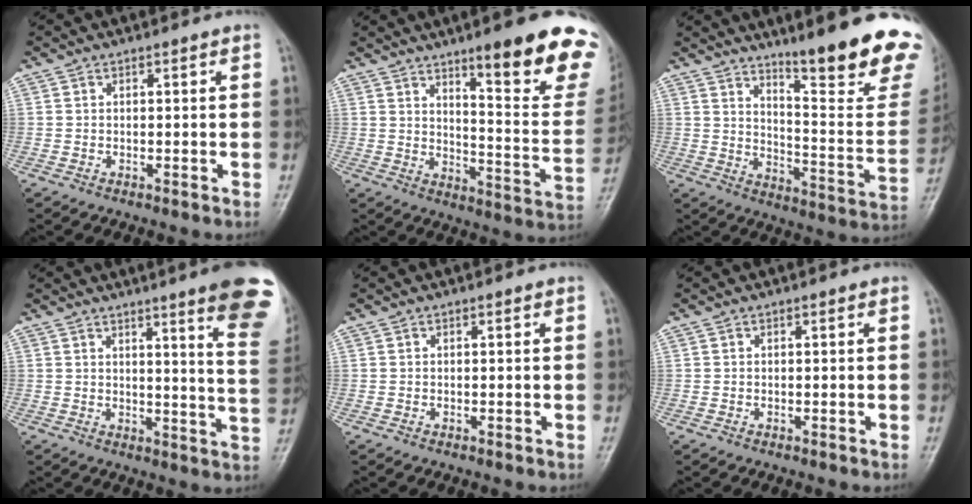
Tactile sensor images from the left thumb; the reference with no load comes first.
{"total": 20.7, "force": [12.6, 3.8, 15.9], "torque": [-0.172, -0.074, 0.179]}
{"total": 22.2, "force": [15.4, 3.6, 15.5], "torque": [-0.184, -0.108, 0.218]}
{"total": 15.4, "force": [9.8, 1.2, 11.9], "torque": [-0.121, -0.057, 0.104]}
{"total": 0.0}
{"total": 0.0}